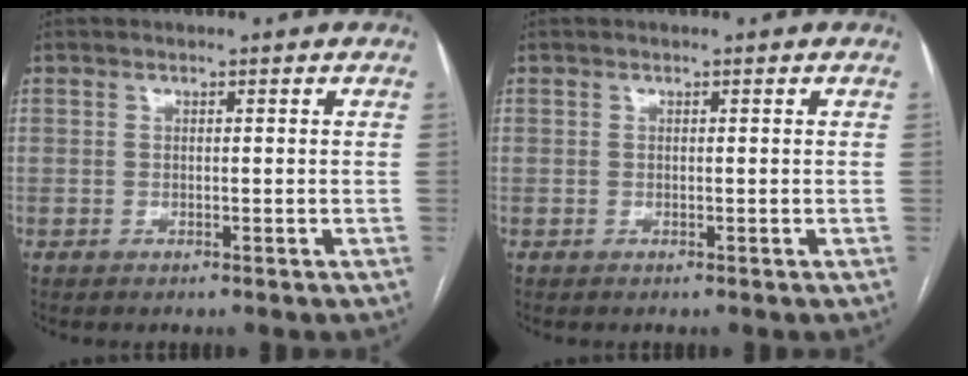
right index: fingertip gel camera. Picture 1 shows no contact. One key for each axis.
{"total": 0.0}